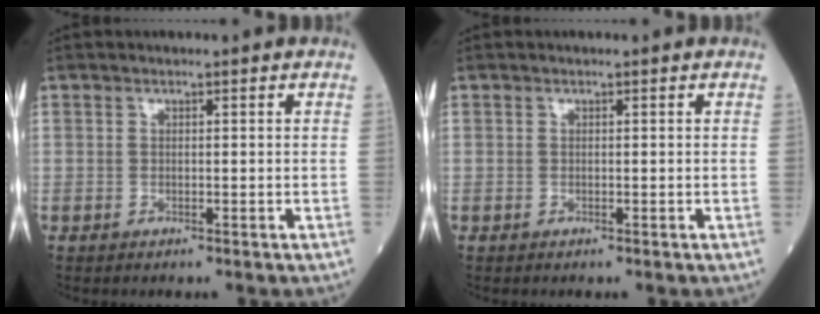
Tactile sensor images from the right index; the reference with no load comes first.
{"total": 0.0}